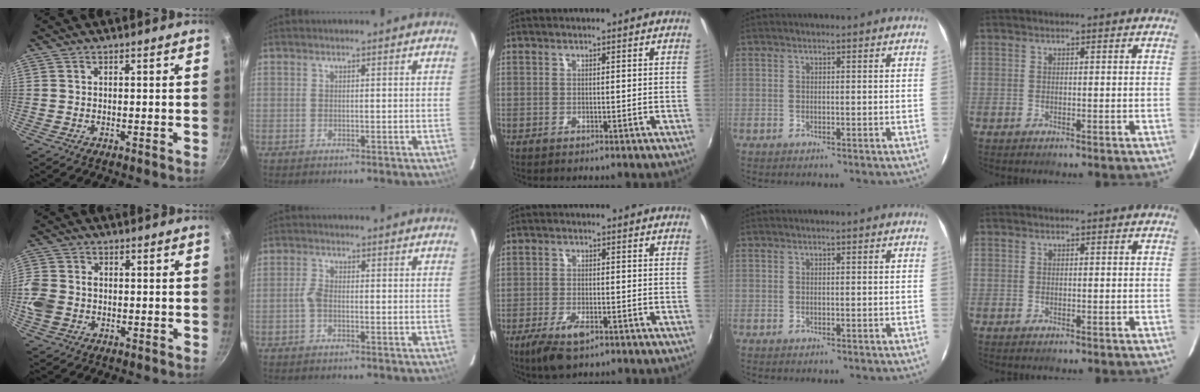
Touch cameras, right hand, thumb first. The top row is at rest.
{"thumb": {"total": 7.6, "force": [-1.2, 6.0, 4.5], "torque": [-0.101, 0.006, -0.031]}, "index": {"total": 2.1, "force": [-0.6, 1.1, 1.6], "torque": [-0.039, 0.005, -0.014]}, "middle": {"total": 6.4, "force": [-3.9, 2.4, 4.4], "torque": [-0.108, -0.019, -0.072]}}